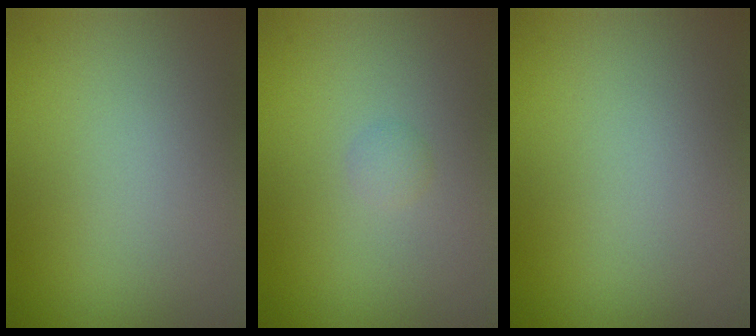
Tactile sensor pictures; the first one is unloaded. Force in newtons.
{"total": 0.7, "press": 0.7, "slide": 0.0}
{"total": 0.0}